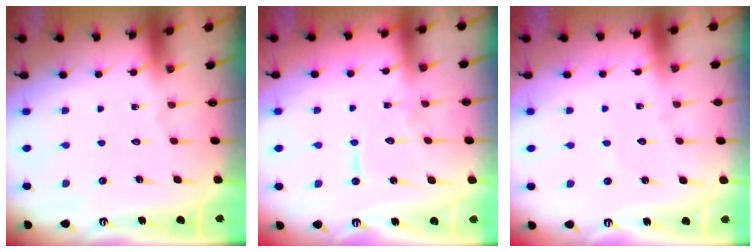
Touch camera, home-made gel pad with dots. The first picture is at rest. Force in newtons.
{"total": 7.8, "press": 7.7, "slide": 0.6}
{"total": 2.8, "press": 2.8, "slide": 0.3}